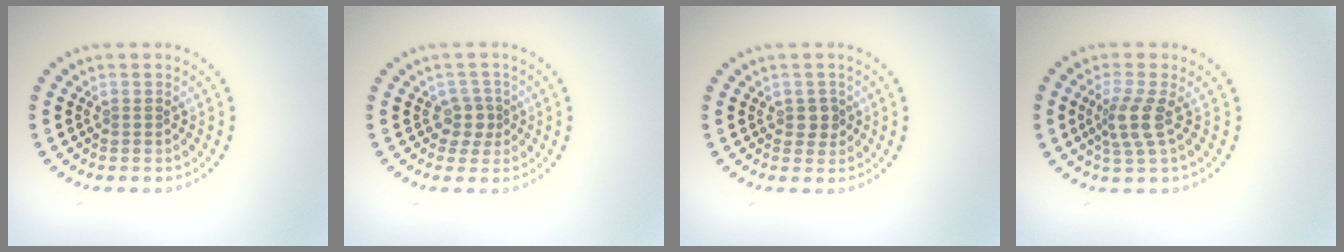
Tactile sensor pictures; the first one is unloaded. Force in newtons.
{"total": 1.9, "press": 1.5, "slide": 1.2}
{"total": 1.3, "press": 1.3, "slide": 0.3}
{"total": 2.9, "press": 2.3, "slide": 1.8}